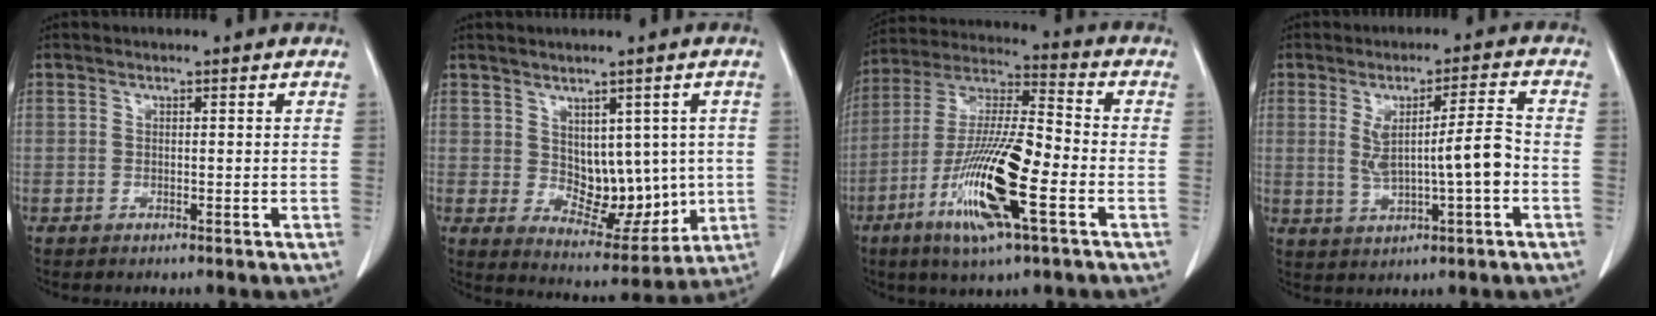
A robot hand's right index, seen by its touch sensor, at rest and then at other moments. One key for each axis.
{"total": 9.3, "fx": 0.8, "fy": 5.7, "fz": 7.3, "tx": -0.087, "ty": 0.000, "tz": 0.036}
{"total": 17.2, "fx": -6.3, "fy": 2.1, "fz": 15.8, "tx": -0.314, "ty": -0.017, "tz": -0.118}
{"total": 7.8, "fx": -0.5, "fy": 0.7, "fz": 7.7, "tx": -0.132, "ty": 0.010, "tz": 0.000}